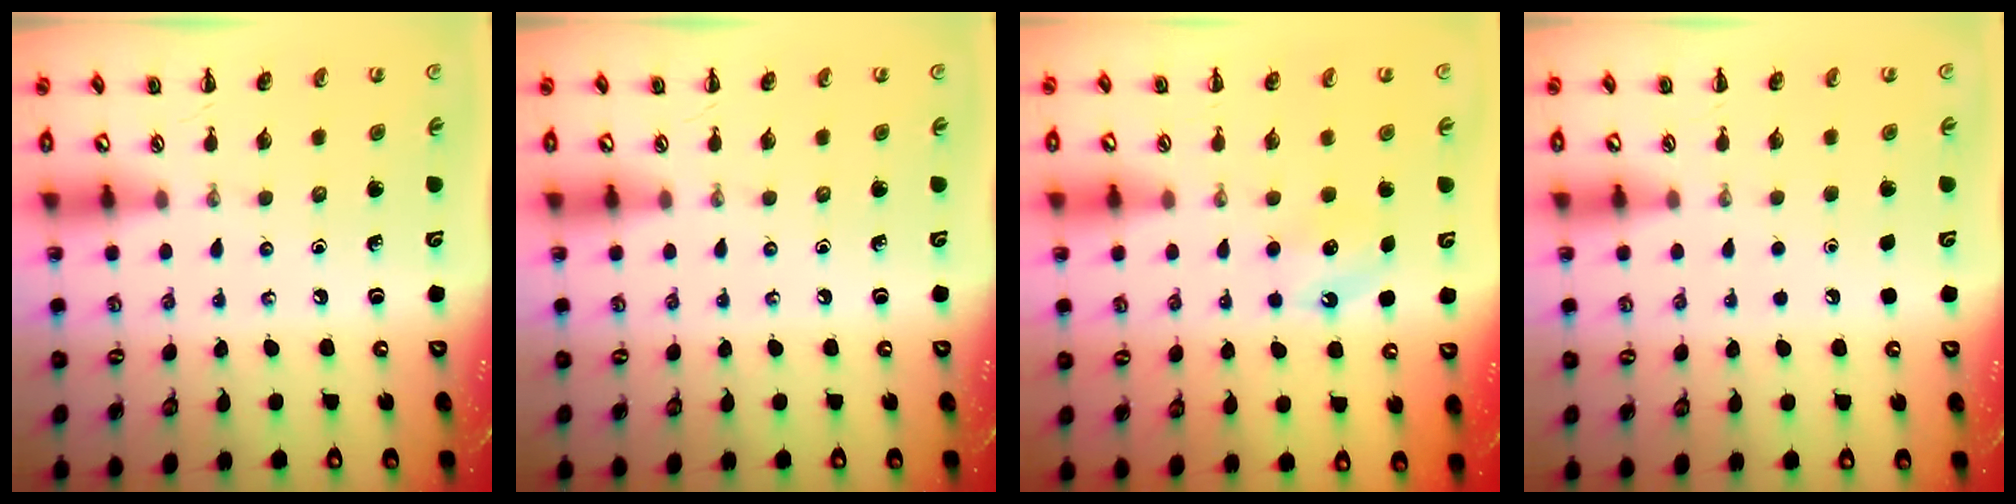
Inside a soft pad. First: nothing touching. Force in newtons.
{"total": 0.0}
{"total": 4.6, "press": 4.5, "slide": 1.3}
{"total": 1.6, "press": 1.6, "slide": 0.1}